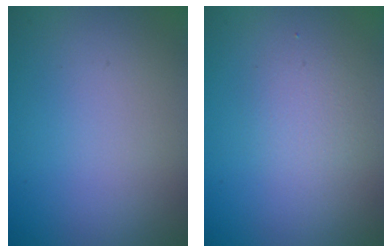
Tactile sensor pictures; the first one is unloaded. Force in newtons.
{"total": 1.6, "press": 1.6, "slide": 0.1}